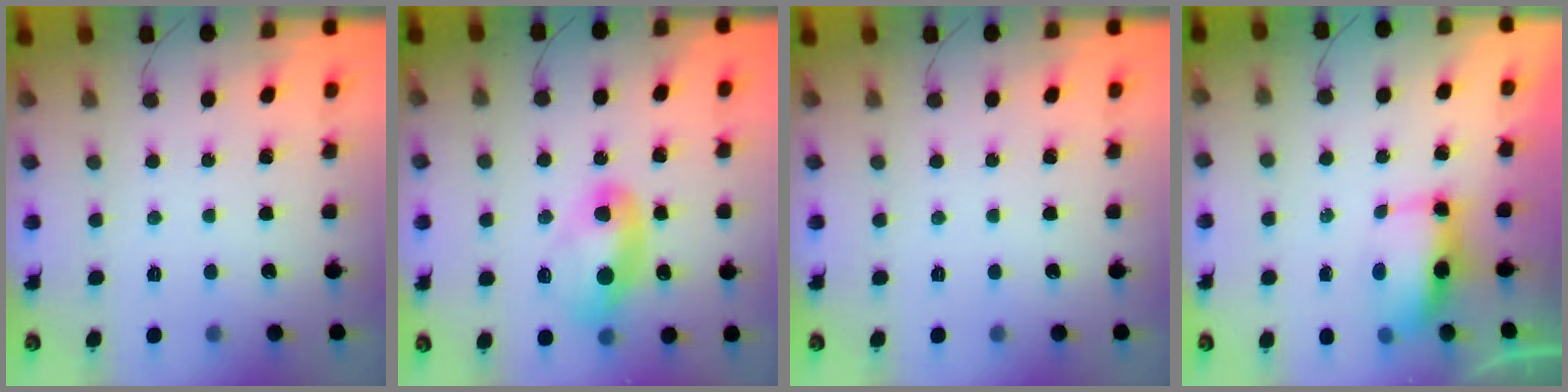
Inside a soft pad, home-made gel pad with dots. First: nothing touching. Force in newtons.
{"total": 11.4, "press": 11.4, "slide": 0.9}
{"total": 0.0}
{"total": 7.0, "press": 6.9, "slide": 0.6}